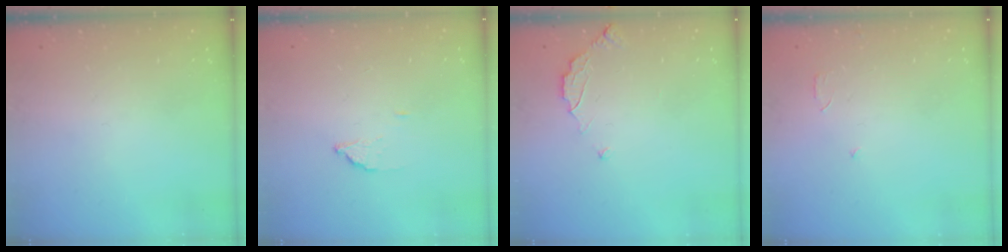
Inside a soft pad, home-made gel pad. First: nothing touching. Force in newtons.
{"total": 1.8, "press": 1.8, "slide": 0.1}
{"total": 2.9, "press": 2.9, "slide": 0.3}
{"total": 2.6, "press": 2.6, "slide": 0.2}